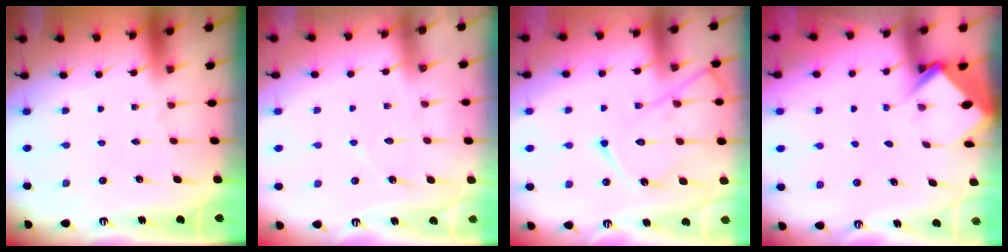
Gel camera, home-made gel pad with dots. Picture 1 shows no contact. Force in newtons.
{"total": 5.0, "press": 5.0, "slide": 0.5}
{"total": 16.1, "press": 16.0, "slide": 1.6}
{"total": 3.5, "press": 3.5, "slide": 0.3}